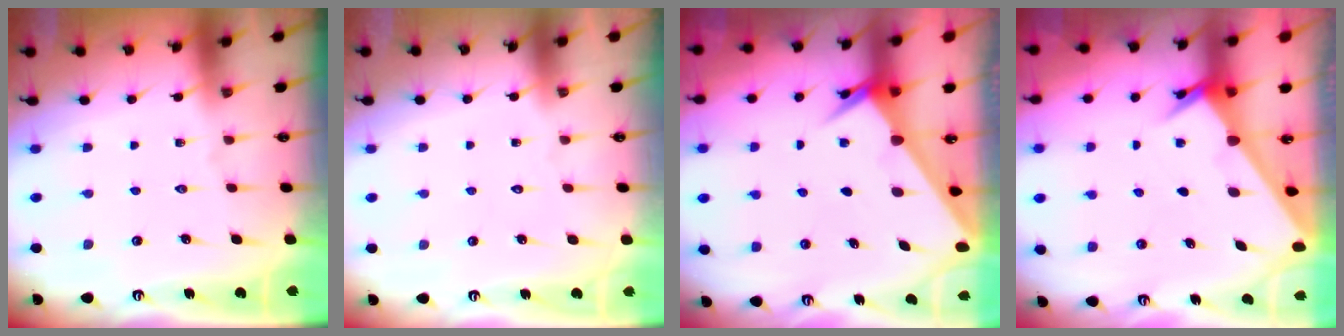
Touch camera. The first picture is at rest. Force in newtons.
{"total": 1.6, "press": 1.6, "slide": 0.1}
{"total": 2.5, "press": 2.5, "slide": 0.2}
{"total": 2.7, "press": 2.7, "slide": 0.2}